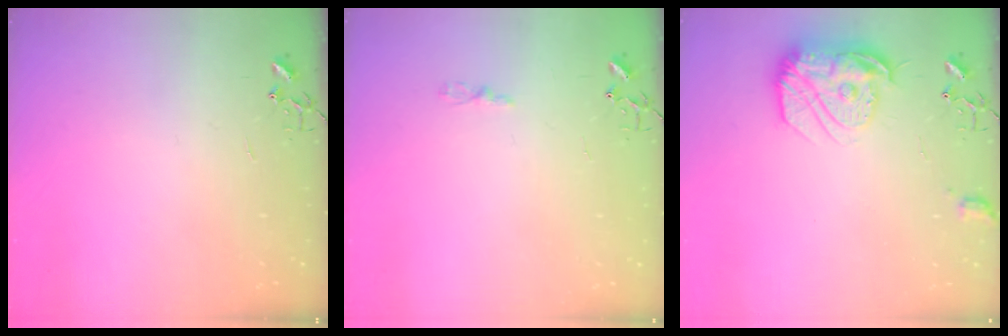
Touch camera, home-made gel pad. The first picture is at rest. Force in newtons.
{"total": 2.9, "press": 2.9, "slide": 0.4}
{"total": 16.0, "press": 15.9, "slide": 1.3}